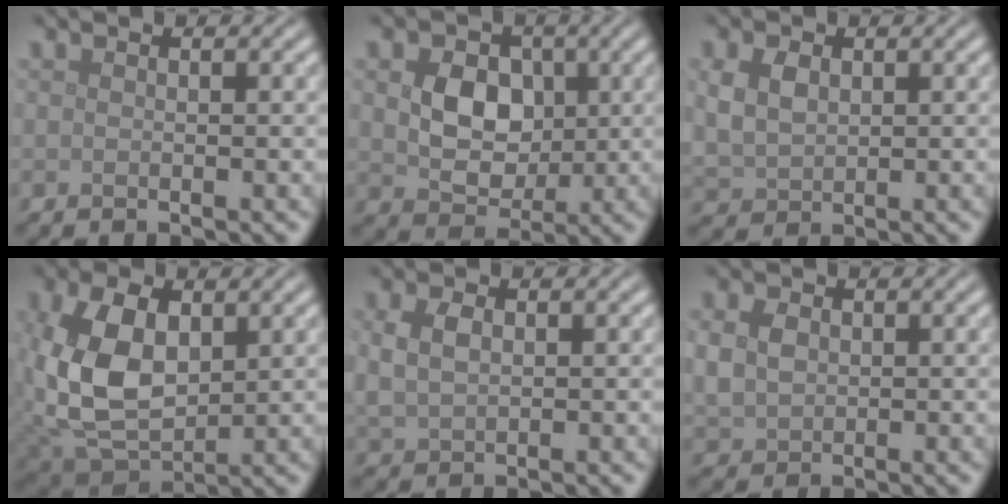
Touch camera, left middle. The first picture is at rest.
{"total": 5.0, "force": [0.8, 3.8, 3.1], "torque": [-0.058, -0.005, 0.010]}
{"total": 3.1, "force": [0.8, 2.3, 2.0], "torque": [-0.050, 0.002, 0.019]}
{"total": 9.3, "force": [0.9, 5.9, 7.1], "torque": [-0.179, -0.006, 0.024]}
{"total": 2.7, "force": [0.6, 1.8, 1.8], "torque": [-0.046, 0.002, 0.015]}
{"total": 2.9, "force": [0.5, 2.3, 1.6], "torque": [-0.042, 0.002, 0.009]}